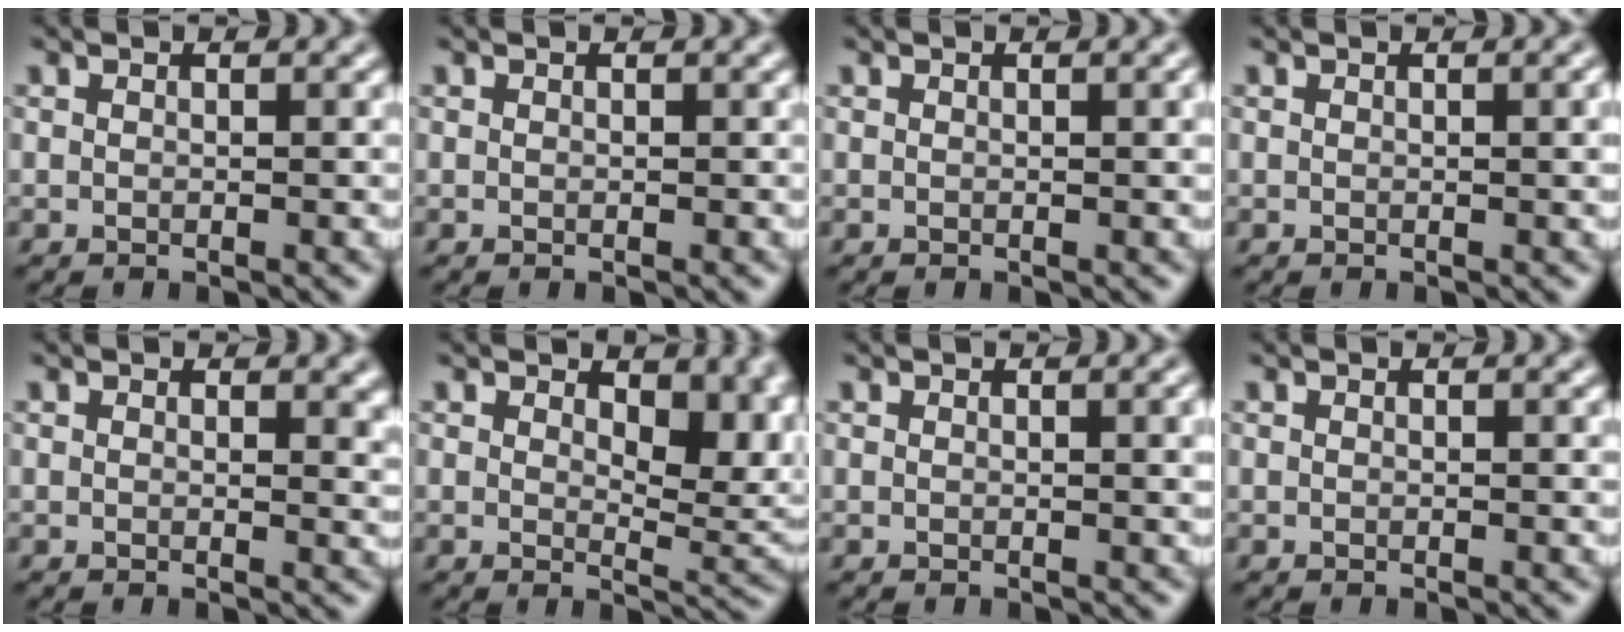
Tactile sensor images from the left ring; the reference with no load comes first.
{"total": 0.0}
{"total": 1.0, "force": [0.3, 0.2, 0.9], "torque": [-0.011, 0.003, 0.004]}
{"total": 1.3, "force": [0.2, 0.3, 1.3], "torque": [-0.014, 0.003, 0.001]}
{"total": 1.8, "force": [0.7, 0.8, 1.4], "torque": [-0.013, -0.004, 0.011]}
{"total": 6.5, "force": [2.3, 3.4, 5.1], "torque": [-0.063, -0.011, 0.036]}
{"total": 1.6, "force": [0.5, 0.5, 1.5], "torque": [-0.016, 0.003, 0.005]}
{"total": 0.0}